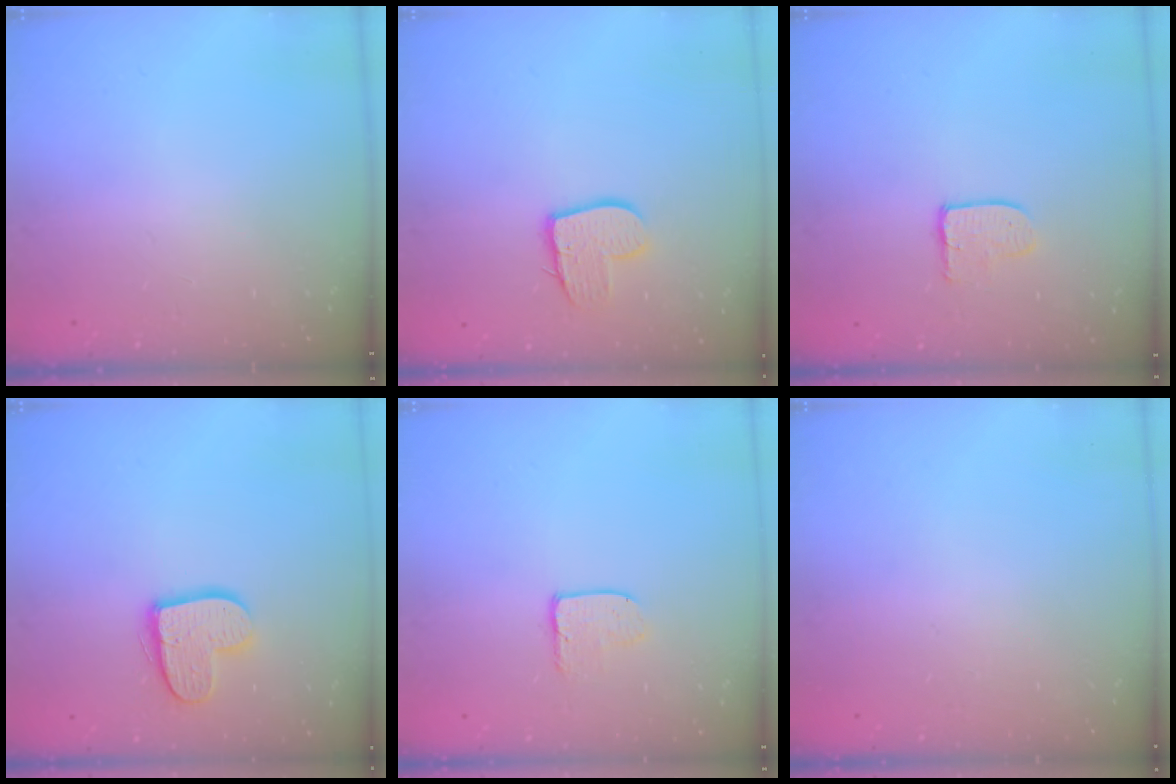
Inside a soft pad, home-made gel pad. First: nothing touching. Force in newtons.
{"total": 10.7, "press": 10.6, "slide": 0.8}
{"total": 5.5, "press": 5.5, "slide": 0.2}
{"total": 13.1, "press": 13.1, "slide": 0.9}
{"total": 4.1, "press": 4.1, "slide": 0.3}
{"total": 0.0}